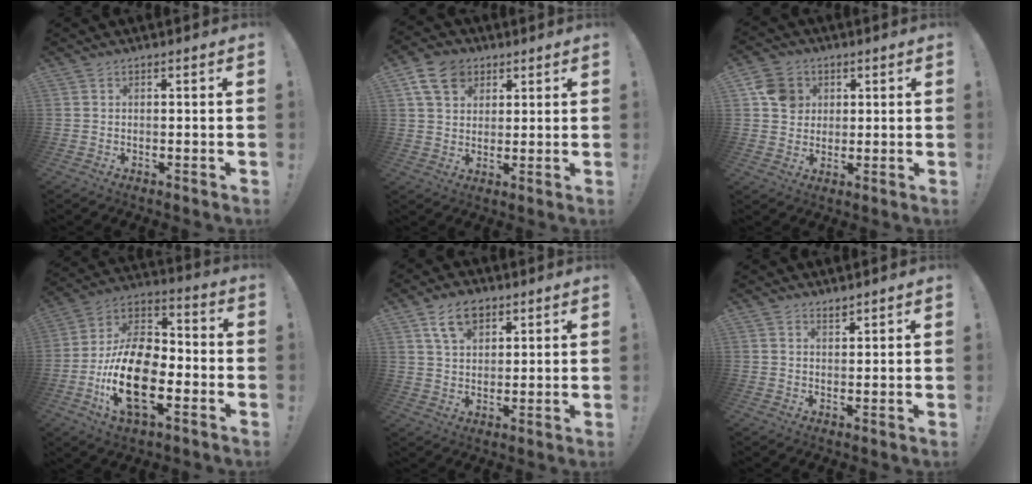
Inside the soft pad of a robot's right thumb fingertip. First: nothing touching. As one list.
[{"total": 10.3, "force": [4.8, 7.8, 4.7], "torque": [-0.078, -0.010, 0.095]}, {"total": 9.1, "force": [2.9, 8.1, 3.0], "torque": [-0.025, -0.004, 0.059]}, {"total": 19.6, "force": [-6.2, 11.1, 14.9], "torque": [-0.296, 0.024, -0.103]}, {"total": 8.9, "force": [5.0, 5.6, 4.8], "torque": [-0.081, -0.006, 0.094]}, {"total": 1.9, "force": [1.7, 0.5, 0.5], "torque": [0.000, -0.013, 0.030]}]